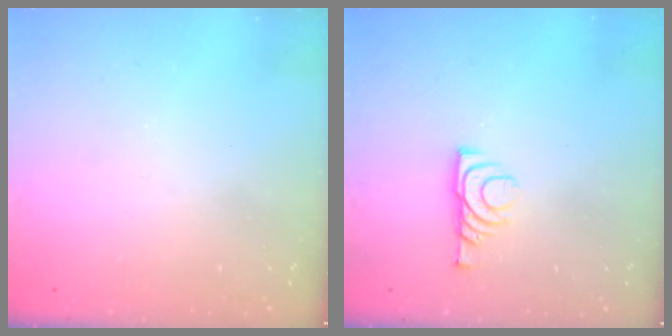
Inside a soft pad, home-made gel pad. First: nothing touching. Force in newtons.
{"total": 7.2, "press": 7.1, "slide": 1.1}